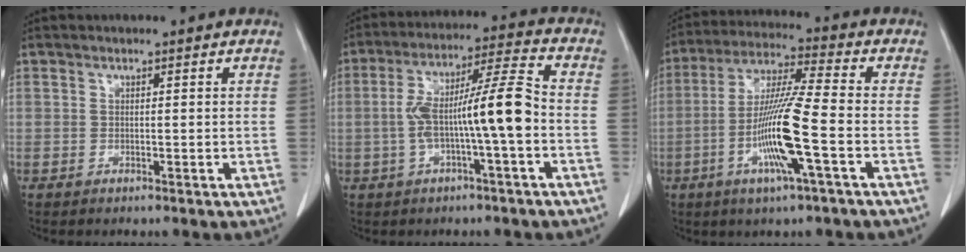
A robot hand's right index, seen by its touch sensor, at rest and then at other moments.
{"total": 11.5, "force": [-1.8, 0.4, 11.4], "torque": [-0.207, 0.029, -0.035]}
{"total": 12.9, "force": [-3.8, -0.4, 12.4], "torque": [-0.247, -0.009, -0.078]}